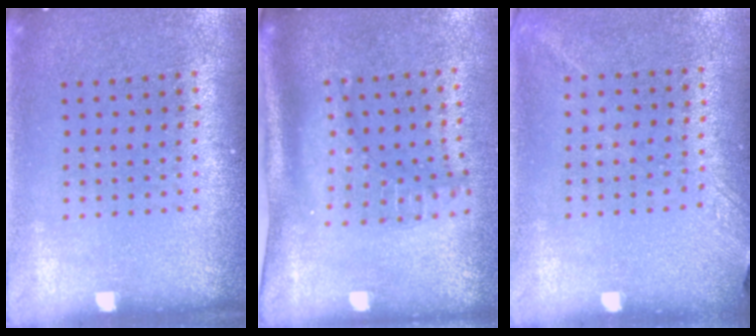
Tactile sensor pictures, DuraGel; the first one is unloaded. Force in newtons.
{"total": 2.2, "press": 1.6, "slide": 1.5}
{"total": 1.2, "press": 0.9, "slide": 0.8}